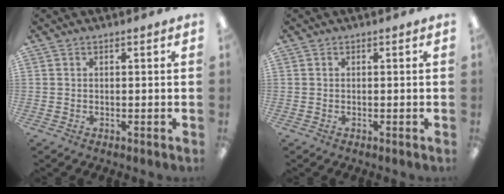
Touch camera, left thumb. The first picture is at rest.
{"total": 0.0}